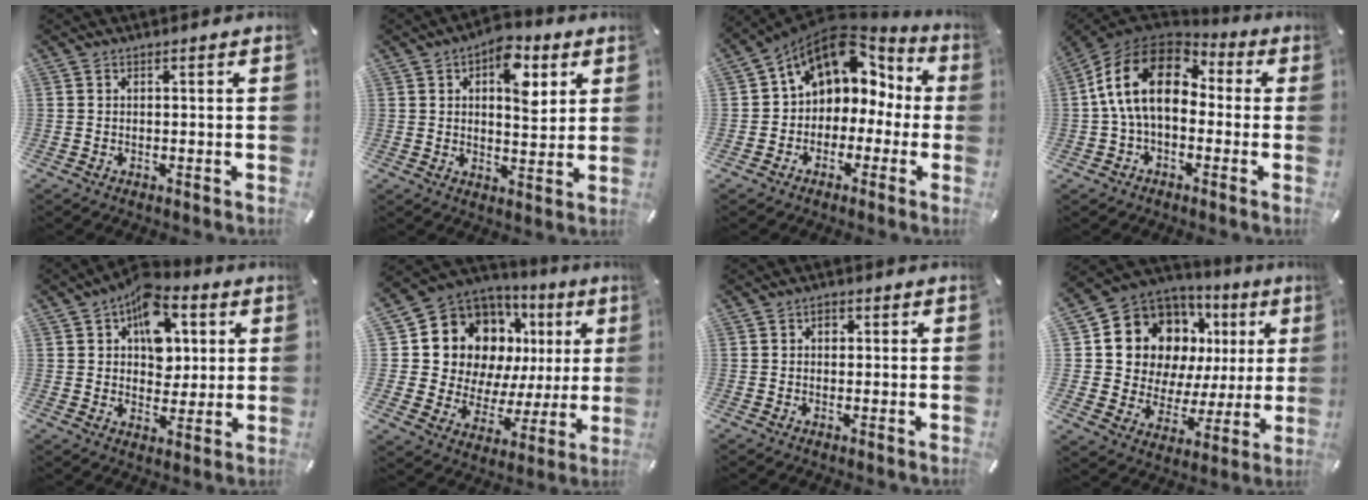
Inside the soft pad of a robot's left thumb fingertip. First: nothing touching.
{"total": 10.3, "force": [4.2, 5.9, 7.4], "torque": [-0.081, -0.018, 0.064]}
{"total": 10.4, "force": [4.6, 8.0, 4.8], "torque": [-0.081, -0.032, 0.083]}
{"total": 16.9, "force": [1.1, 10.9, 12.9], "torque": [-0.263, 0.021, 0.012]}
{"total": 12.3, "force": [4.9, 8.8, 7.2], "torque": [-0.102, -0.020, 0.088]}
{"total": 17.4, "force": [8.3, 13.2, 7.7], "torque": [-0.127, -0.066, 0.170]}
{"total": 1.6, "force": [0.3, 1.3, 0.8], "torque": [-0.010, 0.005, 0.002]}
{"total": 15.0, "force": [7.2, 11.6, 6.0], "torque": [-0.104, -0.058, 0.144]}